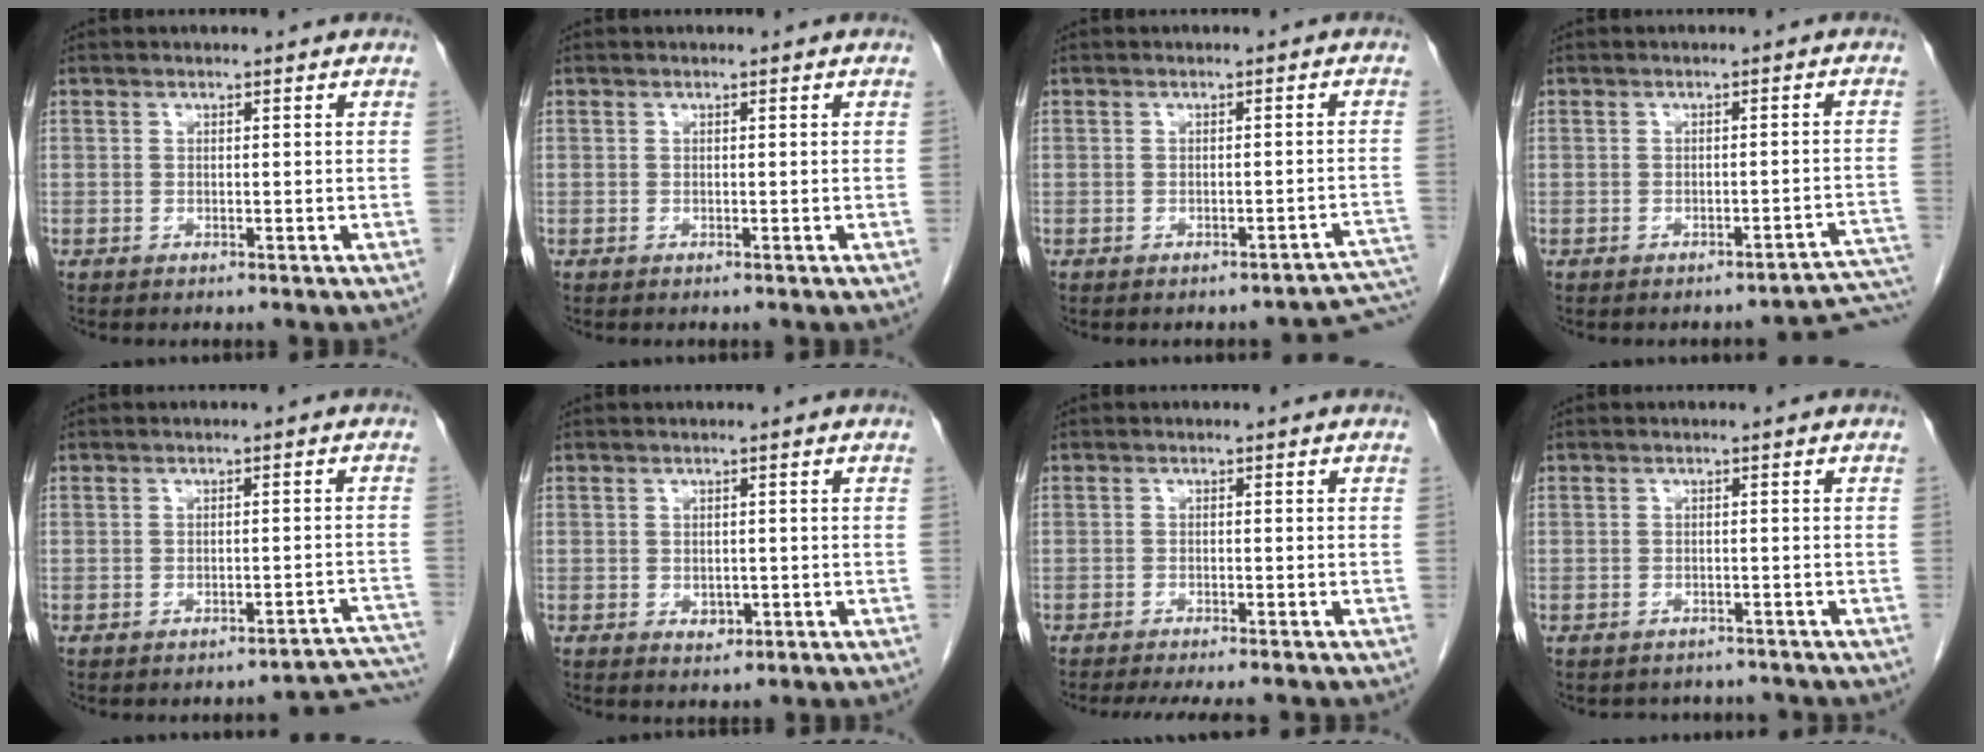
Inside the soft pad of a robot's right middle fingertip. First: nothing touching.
{"total": 0.0}
{"total": 5.2, "force": [-4.9, 1.3, 1.0], "torque": [0.007, 0.000, -0.048]}
{"total": 5.8, "force": [-5.8, 0.3, 0.8], "torque": [0.016, 0.021, -0.054]}
{"total": 7.2, "force": [-7.2, 0.2, -0.2], "torque": [0.030, 0.022, -0.073]}
{"total": 1.7, "force": [-0.4, 1.3, 1.1], "torque": [-0.012, 0.001, 0.001]}
{"total": 8.7, "force": [-7.6, 1.3, 4.0], "torque": [-0.055, -0.015, -0.100]}
{"total": 3.9, "force": [-3.6, 1.6, 0.1], "torque": [-0.004, 0.003, -0.044]}